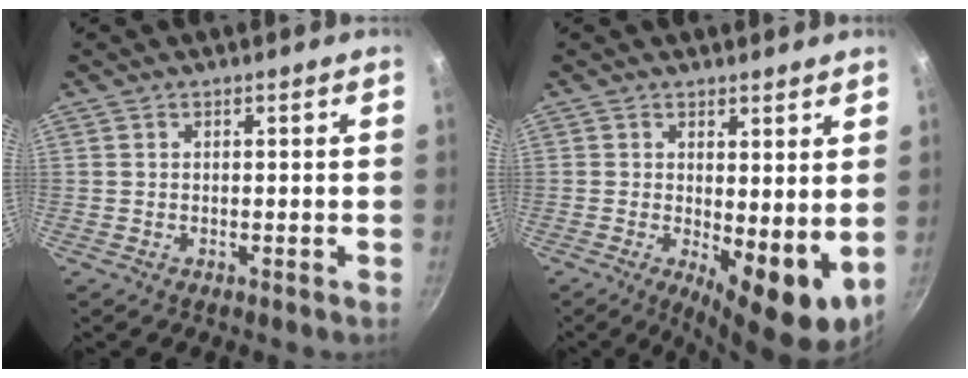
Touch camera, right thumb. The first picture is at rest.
{"total": 9.6, "force": [0.1, 3.4, 9.0], "torque": [-0.115, -0.021, 0.010]}